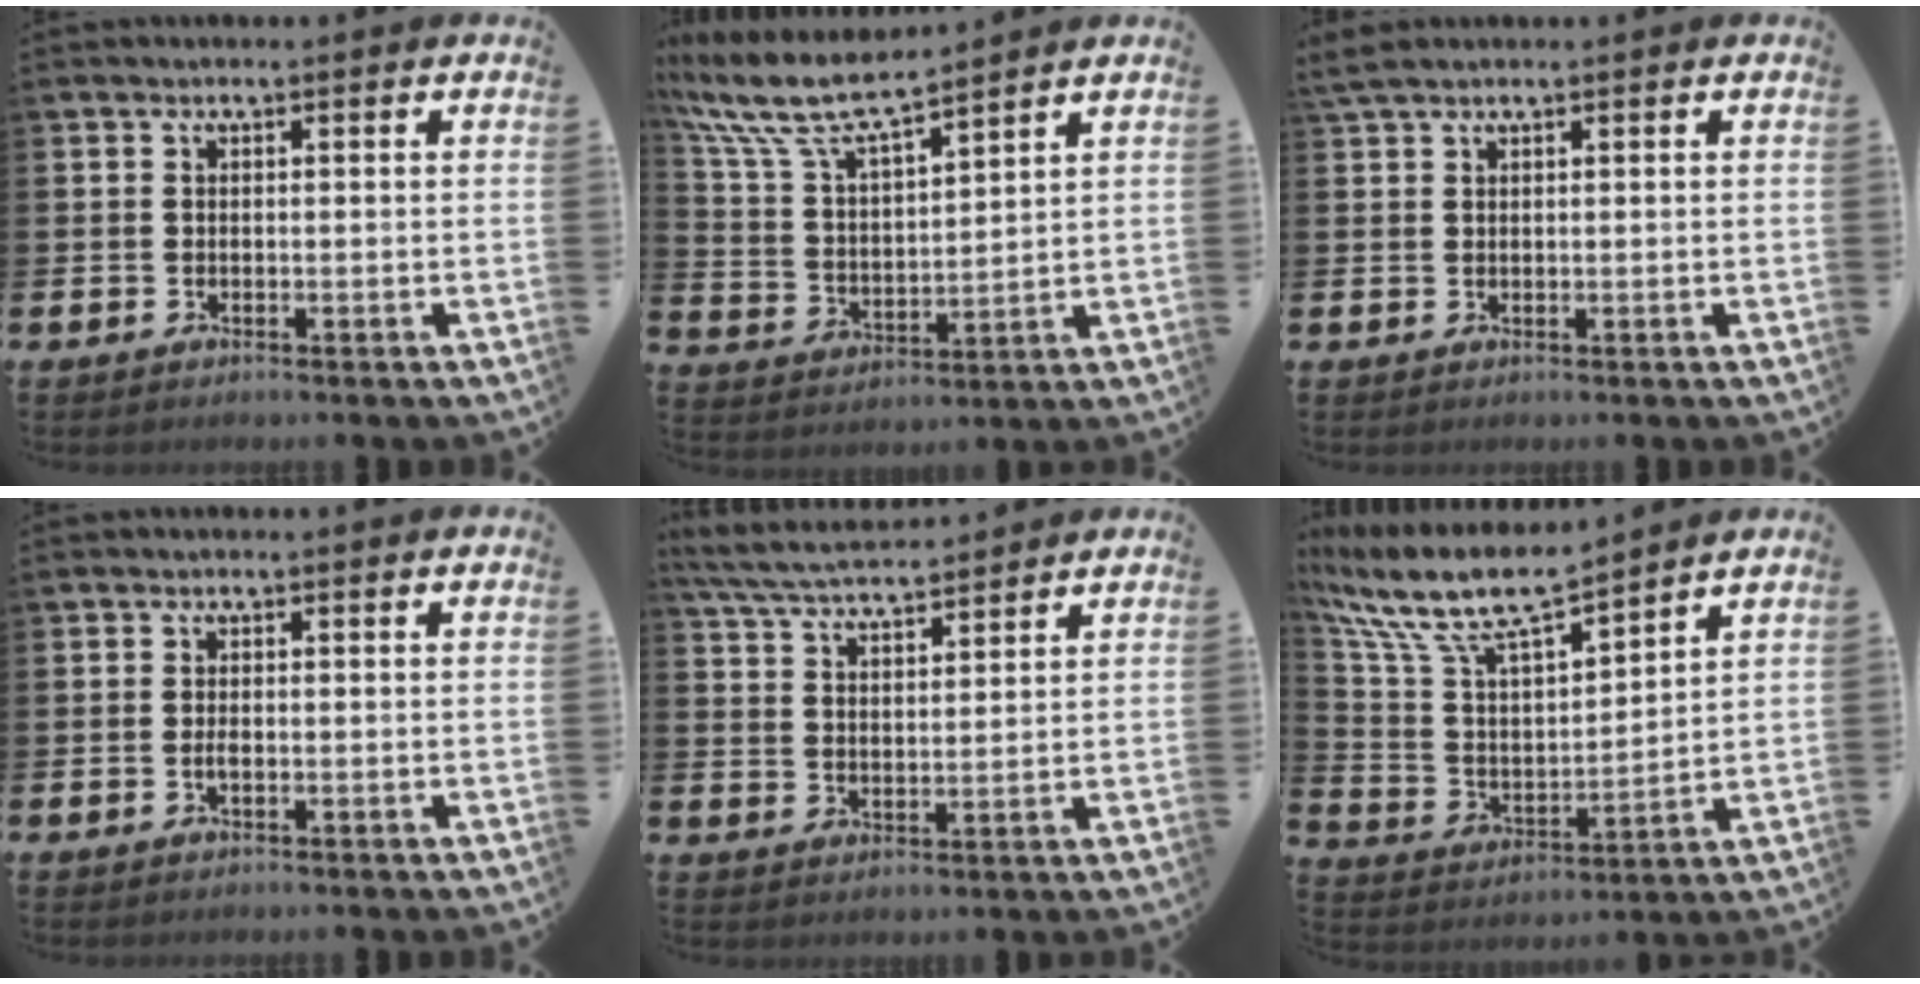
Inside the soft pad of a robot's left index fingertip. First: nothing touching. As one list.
[{"total": 8.7, "force": [7.8, 1.6, 3.5], "torque": [-0.107, -0.040, 0.138]}, {"total": 1.9, "force": [1.6, 0.4, 1.0], "torque": [-0.029, 0.008, 0.031]}, {"total": 1.2, "force": [-0.4, 0.4, 1.0], "torque": [-0.017, -0.001, -0.008]}, {"total": 5.6, "force": [5.4, 0.5, 1.2], "torque": [-0.048, -0.027, 0.098]}, {"total": 10.0, "force": [8.6, 2.1, 4.8], "torque": [-0.136, -0.052, 0.147]}]